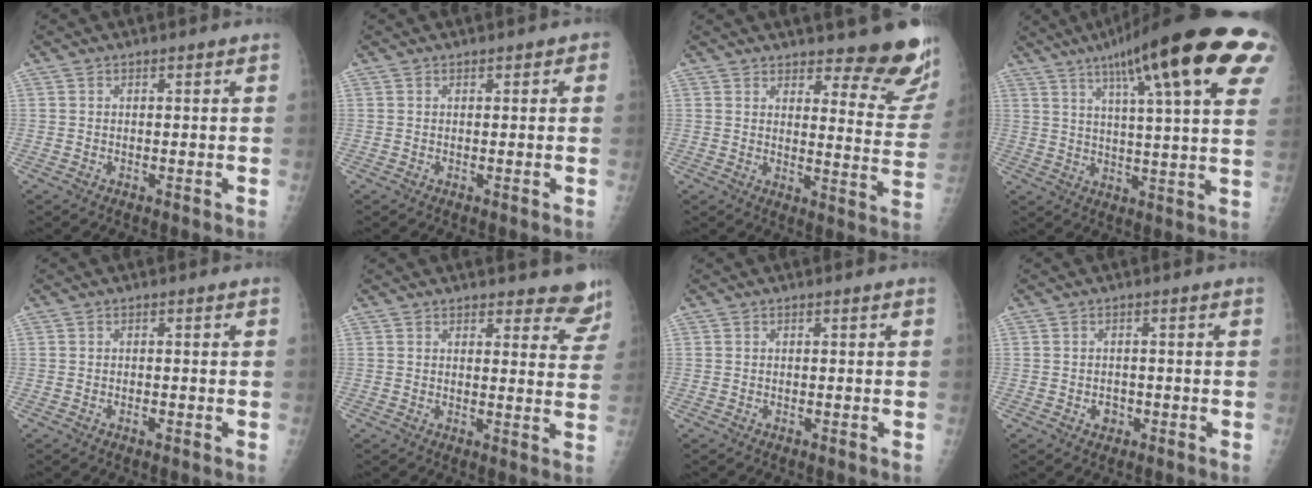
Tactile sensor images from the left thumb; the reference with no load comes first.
{"total": 1.2, "force": [0.5, 0.9, 0.7], "torque": [0.006, 0.002, 0.001]}
{"total": 14.1, "force": [12.1, 3.5, 6.2], "torque": [-0.032, -0.109, 0.135]}
{"total": 26.6, "force": [13.7, 4.8, 22.3], "torque": [-0.300, -0.006, 0.187]}
{"total": 0.8, "force": [-0.4, 0.4, 0.5], "torque": [-0.009, 0.000, -0.007]}
{"total": 8.0, "force": [7.5, 2.5, 1.3], "torque": [0.033, -0.047, 0.063]}
{"total": 0.0}
{"total": 2.0, "force": [-0.7, 1.7, 0.8], "torque": [-0.002, 0.005, -0.008]}